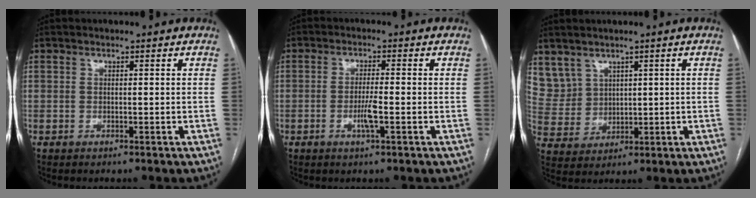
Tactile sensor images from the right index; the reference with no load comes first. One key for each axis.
{"total": 3.5, "fx": -1.1, "fy": 0.1, "fz": 3.3, "tx": -0.065, "ty": -0.004, "tz": -0.021}
{"total": 6.8, "fx": 4.3, "fy": 5.2, "fz": 0.7, "tx": -0.029, "ty": 0.020, "tz": 0.106}